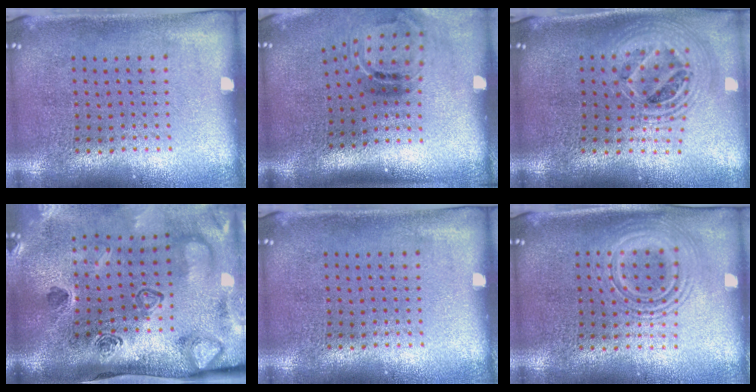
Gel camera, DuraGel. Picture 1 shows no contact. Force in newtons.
{"total": 1.6, "press": 1.0, "slide": 1.2}
{"total": 2.2, "press": 1.7, "slide": 1.4}
{"total": 4.8, "press": 3.2, "slide": 3.6}
{"total": 0.0}
{"total": 2.4, "press": 2.4, "slide": 0.4}